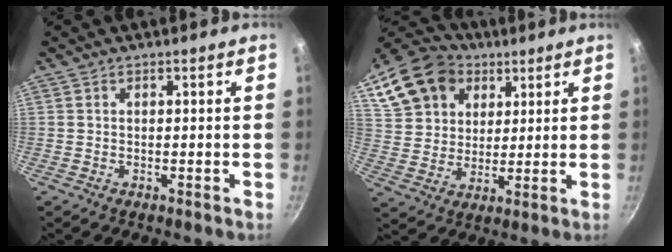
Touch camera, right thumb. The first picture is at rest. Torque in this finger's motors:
{"motor_torque": [-0.52, 1.10, 0.14, 0.10, 0.07]}